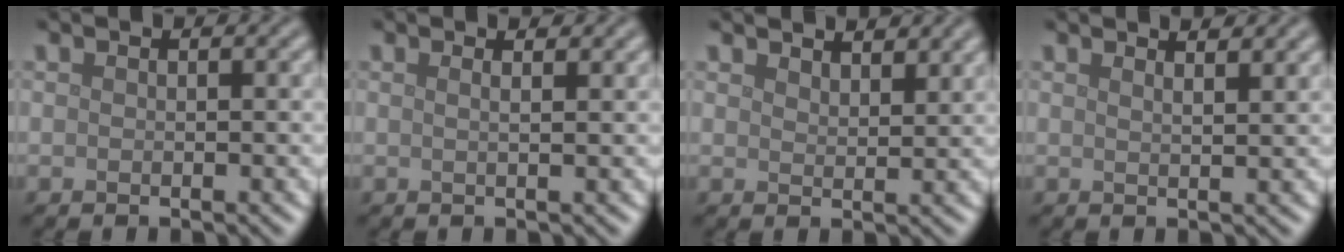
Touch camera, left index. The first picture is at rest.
{"total": 2.7, "force": [1.5, 1.2, 1.9], "torque": [-0.006, 0.011, -0.013]}
{"total": 3.1, "force": [2.9, 0.6, 0.9], "torque": [-0.016, 0.003, 0.044]}
{"total": 3.2, "force": [2.4, 1.1, 1.7], "torque": [0.006, 0.015, 0.004]}